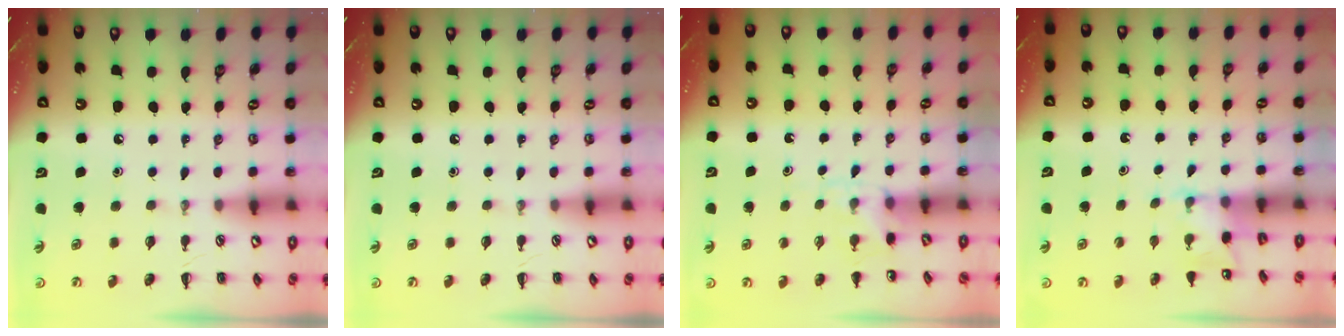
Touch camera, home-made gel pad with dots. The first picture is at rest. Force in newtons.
{"total": 0.0}
{"total": 3.6, "press": 3.3, "slide": 1.3}
{"total": 2.8, "press": 2.7, "slide": 0.9}